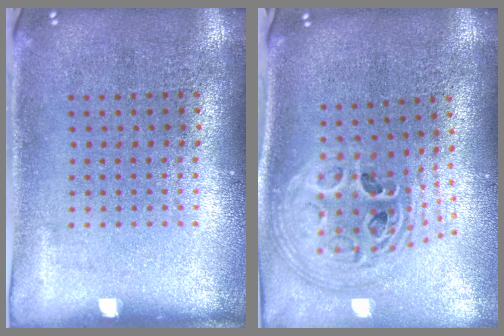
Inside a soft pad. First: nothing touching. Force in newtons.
{"total": 2.8, "press": 2.0, "slide": 1.9}